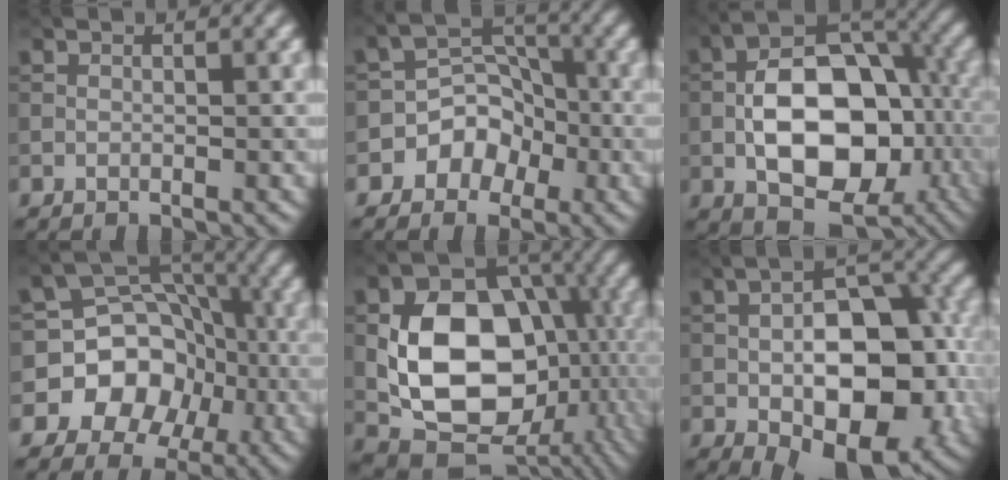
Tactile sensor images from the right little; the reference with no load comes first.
{"total": 4.8, "force": [-2.6, 3.8, 1.4], "torque": [0.010, 0.017, -0.063]}
{"total": 13.7, "force": [-3.3, 8.3, 10.5], "torque": [-0.162, 0.000, -0.061]}
{"total": 9.8, "force": [-3.4, 8.7, 3.0], "torque": [-0.032, 0.005, -0.087]}
{"total": 14.6, "force": [-1.1, 10.7, 9.9], "torque": [-0.173, -0.028, -0.016]}
{"total": 13.1, "force": [-2.6, 7.6, 10.4], "torque": [-0.146, -0.017, -0.033]}